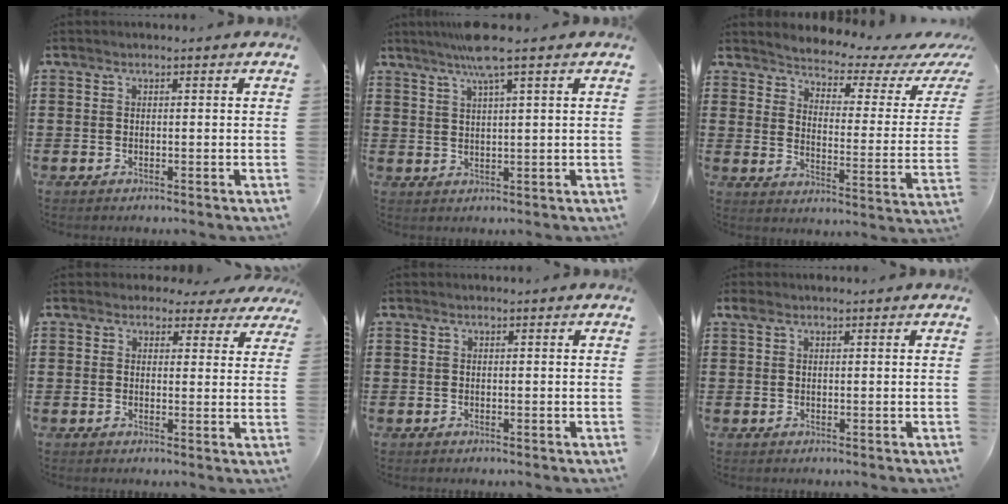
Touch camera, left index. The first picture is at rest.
{"total": 5.8, "force": [3.9, -0.3, 4.2], "torque": [-0.092, 0.002, 0.068]}
{"total": 3.1, "force": [3.0, 0.2, 0.7], "torque": [-0.028, -0.035, 0.041]}
{"total": 2.9, "force": [2.3, 1.6, 0.7], "torque": [-0.016, 0.001, 0.040]}
{"total": 0.0}
{"total": 1.2, "force": [0.6, 0.6, 0.8], "torque": [-0.018, 0.006, 0.010]}